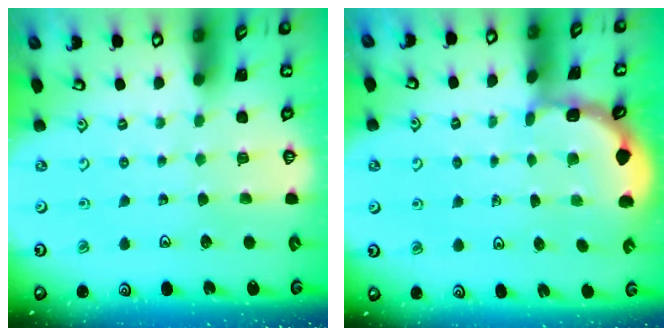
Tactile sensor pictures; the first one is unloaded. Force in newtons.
{"total": 1.9, "press": 1.9, "slide": 0.2}